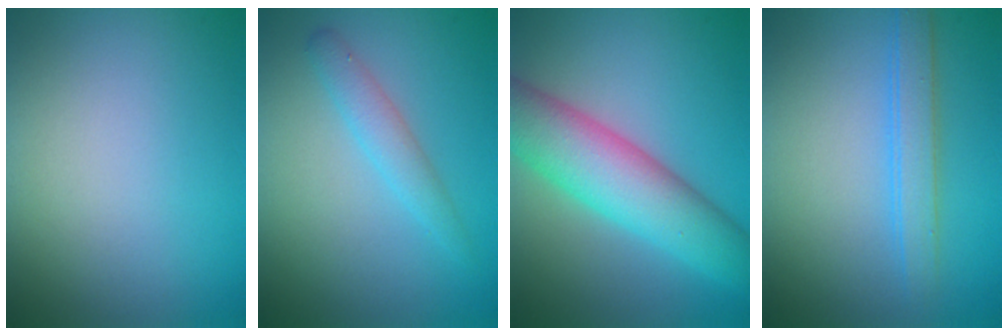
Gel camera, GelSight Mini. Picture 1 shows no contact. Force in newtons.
{"total": 2.1, "press": 2.1, "slide": 0.2}
{"total": 8.5, "press": 8.5, "slide": 0.1}
{"total": 2.6, "press": 2.6, "slide": 0.1}